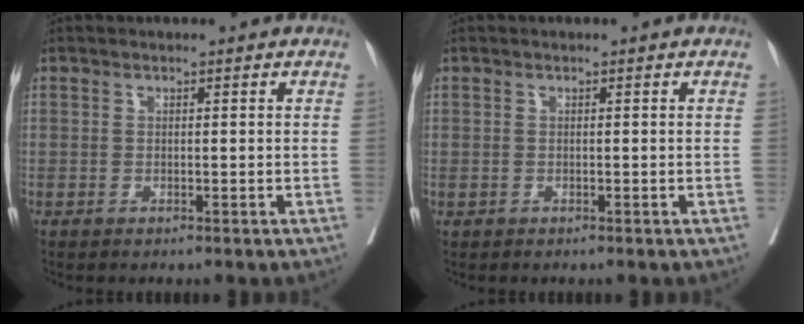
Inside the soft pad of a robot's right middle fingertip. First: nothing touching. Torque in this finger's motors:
{"motor_torque": [0.30, -0.21, 0.02, 0.02]}